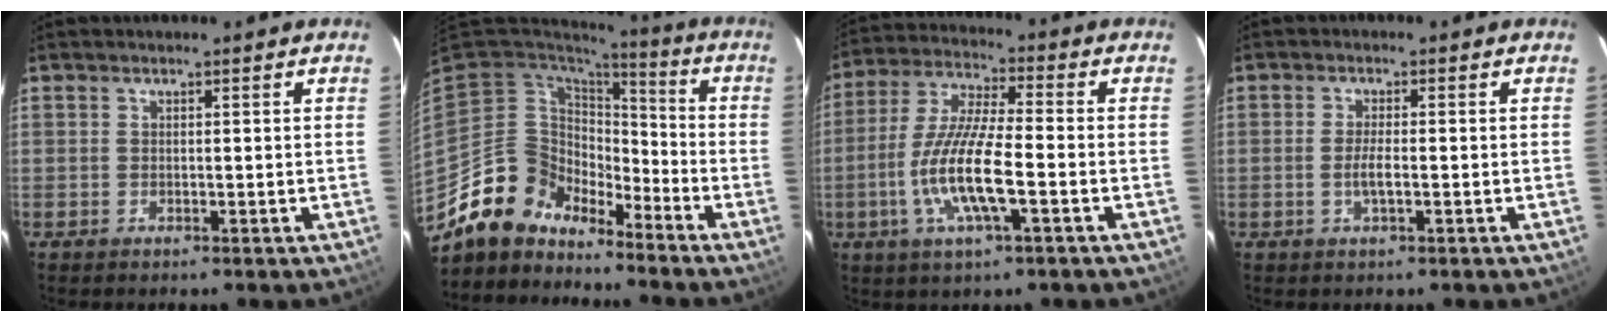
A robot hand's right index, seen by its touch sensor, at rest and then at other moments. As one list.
[{"total": 12.3, "force": [-10.4, 6.5, 0.9], "torque": [-0.037, 0.035, -0.196]}, {"total": 13.2, "force": [-4.0, 2.3, 12.4], "torque": [-0.255, -0.007, -0.076]}, {"total": 2.7, "force": [-0.8, 0.3, 2.5], "torque": [-0.049, -0.002, -0.014]}]